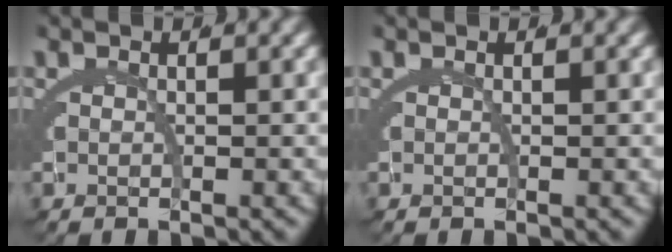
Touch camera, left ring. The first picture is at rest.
{"total": 0.0}